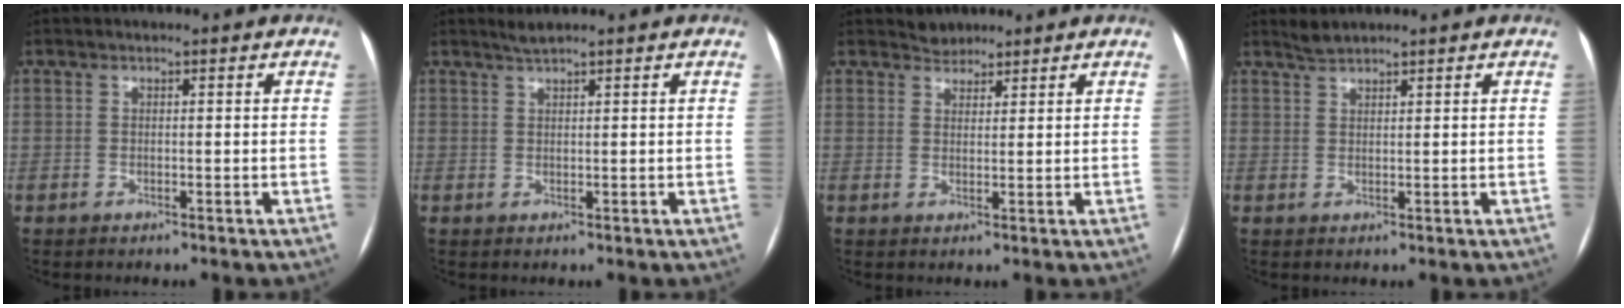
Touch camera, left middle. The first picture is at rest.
{"total": 1.5, "force": [1.3, -0.3, 0.6], "torque": [-0.015, 0.003, 0.029]}
{"total": 2.2, "force": [1.9, 1.0, -0.2], "torque": [0.003, 0.005, 0.031]}
{"total": 1.9, "force": [1.8, 0.0, 0.4], "torque": [-0.015, 0.007, 0.041]}